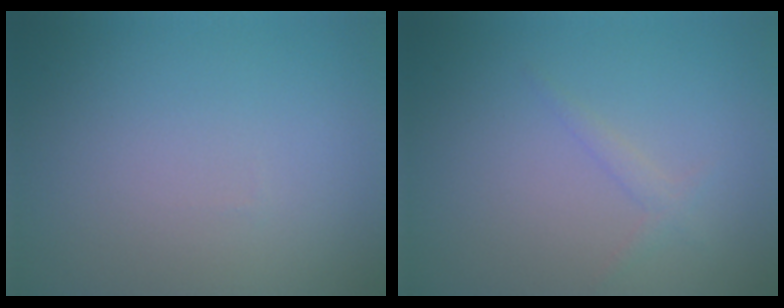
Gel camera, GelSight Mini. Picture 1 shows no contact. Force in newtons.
{"total": 1.1, "press": 1.1, "slide": 0.1}